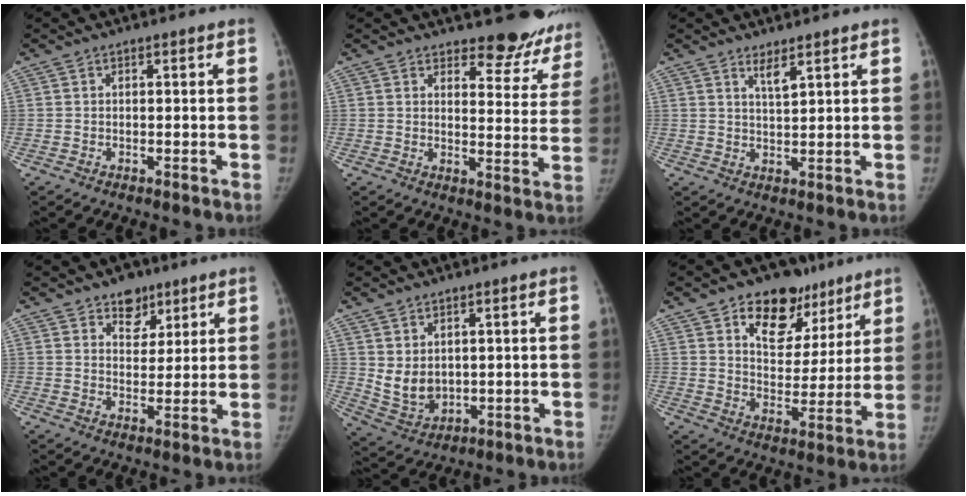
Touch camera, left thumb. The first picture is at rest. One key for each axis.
{"total": 12.7, "fx": 11.3, "fy": 4.9, "fz": 2.8, "tx": 0.020, "ty": -0.090, "tz": 0.116}
{"total": 2.8, "fx": 2.1, "fy": 0.5, "fz": 1.8, "tx": -0.030, "ty": -0.022, "tz": 0.041}
{"total": 6.2, "fx": 4.1, "fy": 4.1, "fz": 2.2, "tx": 0.002, "ty": -0.024, "tz": 0.065}
{"total": 6.7, "fx": 1.6, "fy": 4.9, "fz": 4.2, "tx": -0.058, "ty": -0.021, "tz": 0.054}
{"total": 14.5, "fx": 9.0, "fy": 9.3, "fz": 6.7, "tx": -0.042, "ty": -0.042, "tz": 0.139}